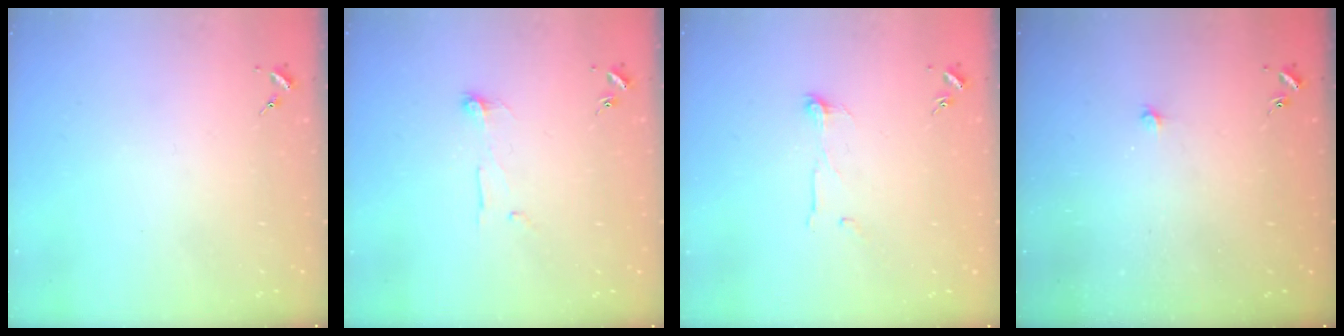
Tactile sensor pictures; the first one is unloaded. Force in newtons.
{"total": 6.2, "press": 6.2, "slide": 0.4}
{"total": 4.9, "press": 4.8, "slide": 0.4}
{"total": 5.7, "press": 5.7, "slide": 0.5}